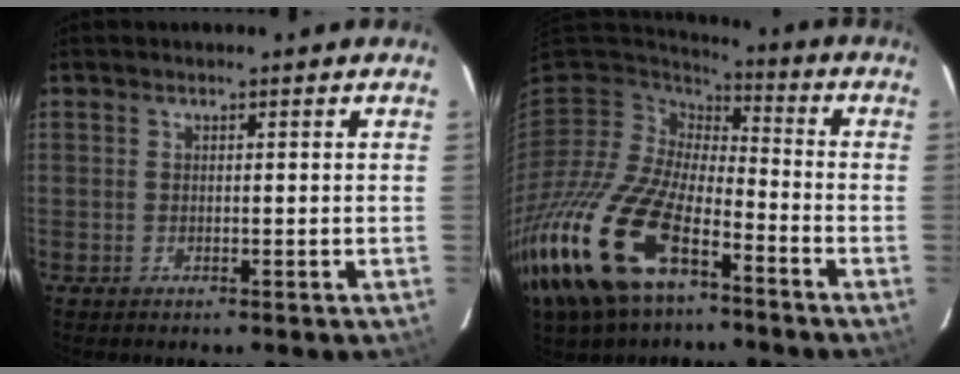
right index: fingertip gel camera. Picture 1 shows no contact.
{"total": 24.5, "force": [-13.5, 12.0, 16.6], "torque": [-0.378, -0.044, -0.253]}